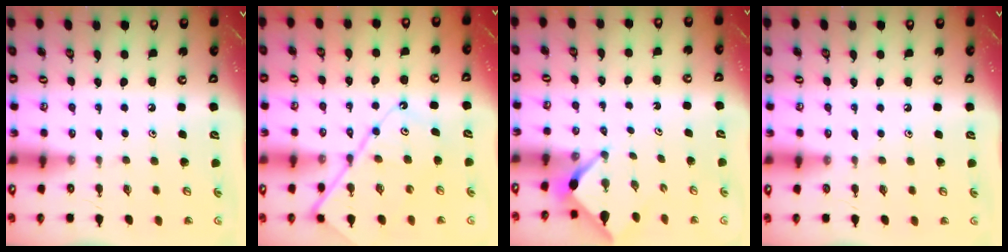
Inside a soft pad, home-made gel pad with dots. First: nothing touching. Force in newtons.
{"total": 11.5, "press": 11.4, "slide": 1.3}
{"total": 2.5, "press": 2.5, "slide": 0.3}
{"total": 3.9, "press": 3.9, "slide": 0.5}